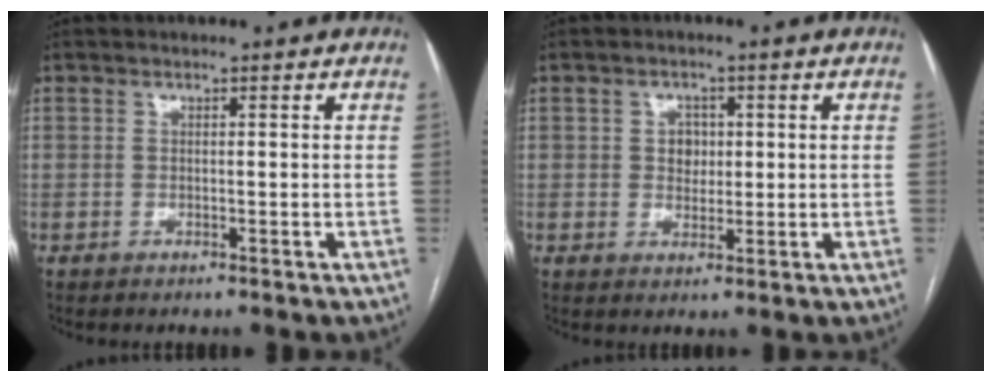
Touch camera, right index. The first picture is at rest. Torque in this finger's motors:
{"motor_torque": [0.05, -0.04, 0.03, 0.01]}